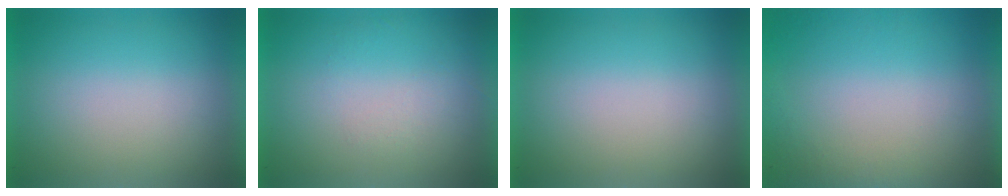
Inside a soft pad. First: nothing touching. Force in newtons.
{"total": 1.2}
{"total": 0.0}
{"total": 2.8}